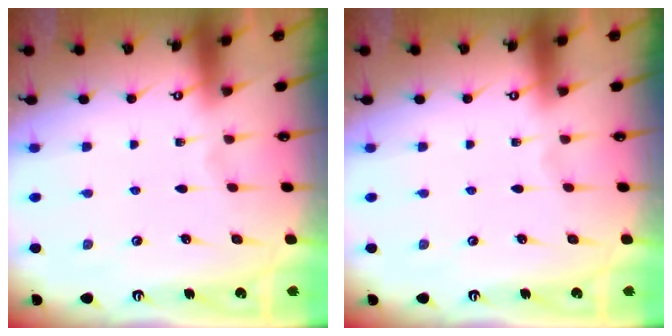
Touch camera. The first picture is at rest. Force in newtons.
{"total": 0.0}